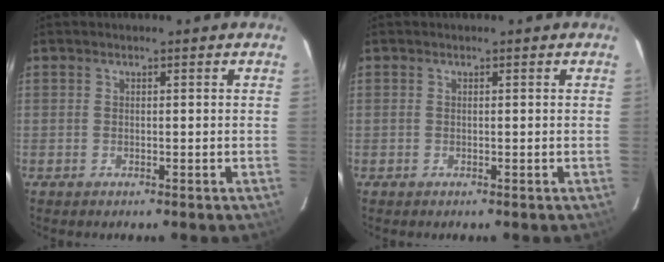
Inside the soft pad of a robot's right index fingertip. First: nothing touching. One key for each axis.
{"total": 0.0}